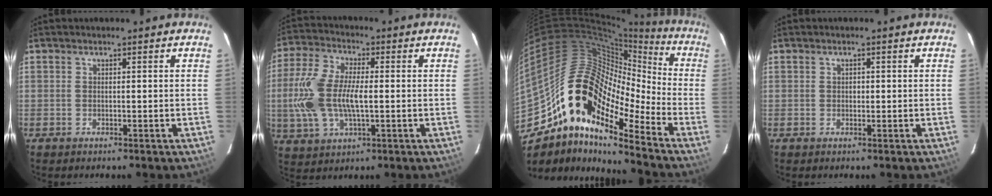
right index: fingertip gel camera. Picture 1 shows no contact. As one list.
[{"total": 13.6, "force": [-0.7, 6.4, 12.0], "torque": [-0.265, 0.006, -0.013]}, {"total": 17.5, "force": [-10.8, 7.5, 11.6], "torque": [-0.174, 0.006, -0.218]}, {"total": 0.7, "force": [0.0, 0.7, 0.3], "torque": [-0.001, 0.002, 0.002]}]